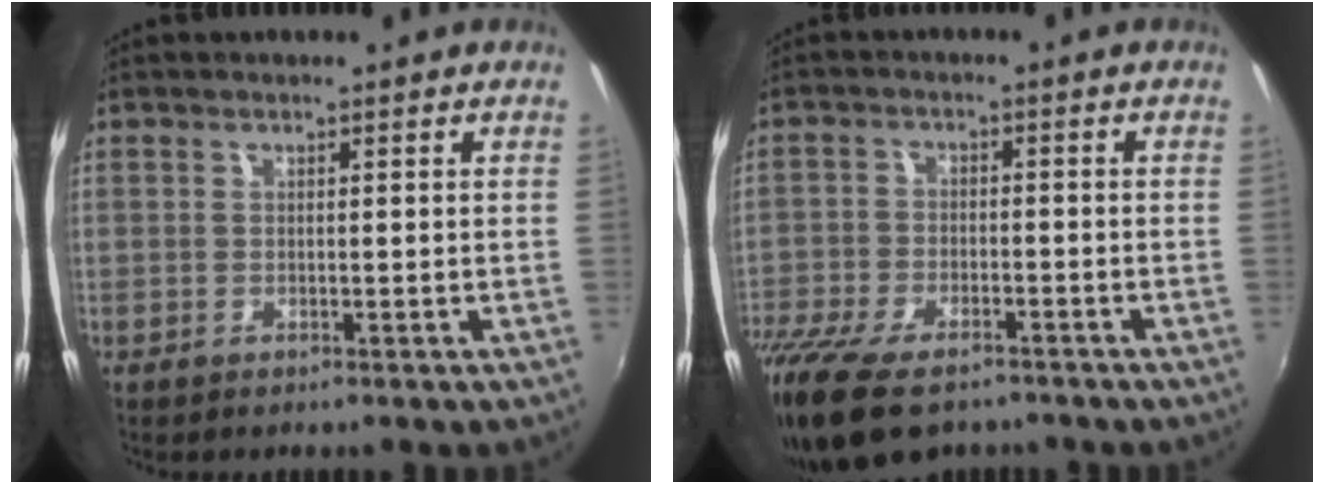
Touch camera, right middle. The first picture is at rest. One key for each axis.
{"total": 14.9, "fx": -10.9, "fy": 6.2, "fz": 8.0, "tx": -0.193, "ty": -0.047, "tz": -0.192}